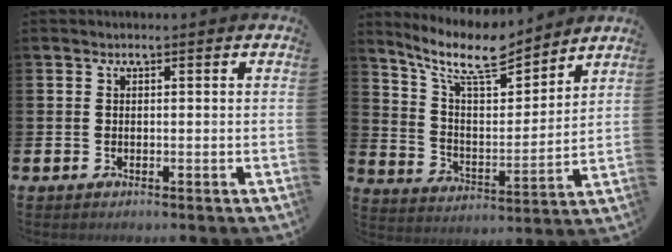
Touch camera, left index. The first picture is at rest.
{"total": 10.1, "force": [8.6, 2.7, 4.6], "torque": [-0.122, -0.050, 0.150]}